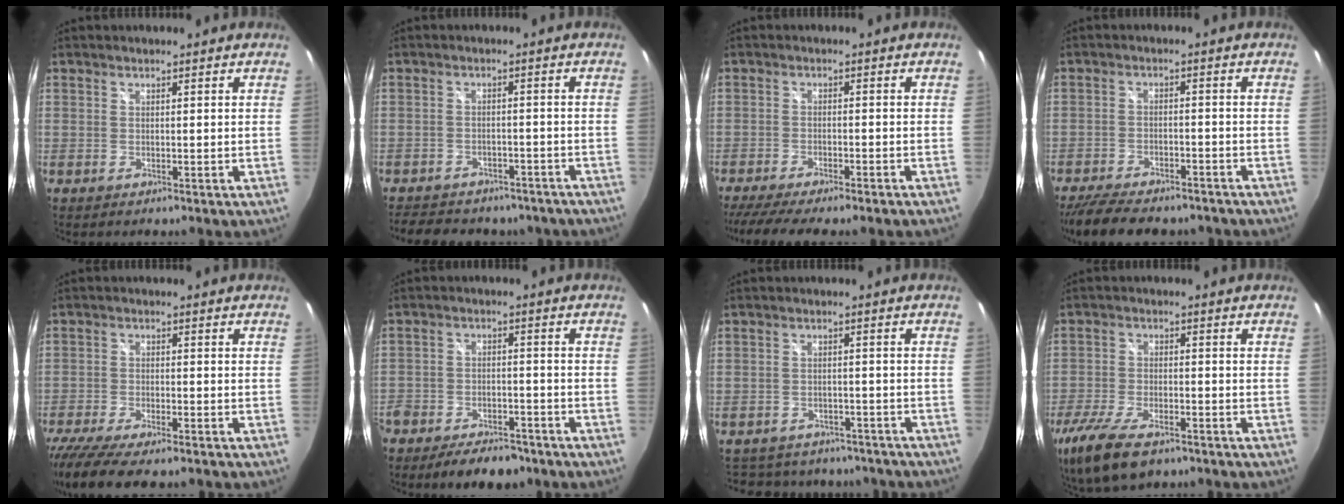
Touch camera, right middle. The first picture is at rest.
{"total": 15.5, "force": [-12.5, 6.9, 6.0], "torque": [-0.133, -0.002, -0.159]}
{"total": 11.2, "force": [-9.5, 0.8, 5.8], "torque": [-0.127, -0.036, -0.147]}
{"total": 14.6, "force": [-12.0, 4.7, 7.0], "torque": [-0.147, -0.030, -0.179]}
{"total": 11.4, "force": [-9.4, 2.1, 6.0], "torque": [-0.141, -0.048, -0.162]}
{"total": 12.7, "force": [-9.5, 6.3, 5.5], "torque": [-0.142, -0.004, -0.142]}
{"total": 17.0, "force": [-14.0, 7.6, 6.0], "torque": [-0.130, 0.009, -0.176]}
{"total": 13.6, "force": [-9.2, 5.4, 8.4], "torque": [-0.198, -0.045, -0.167]}